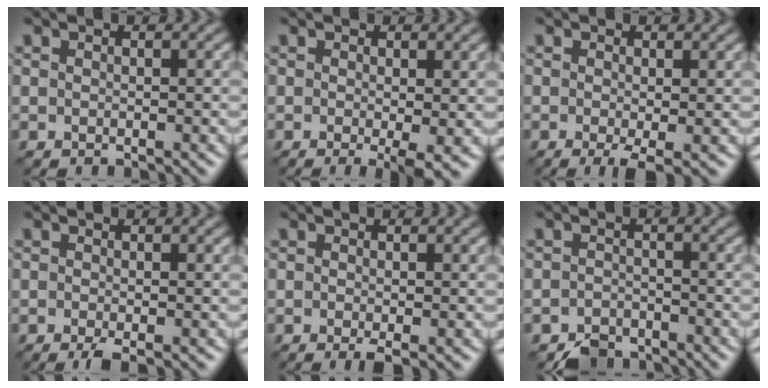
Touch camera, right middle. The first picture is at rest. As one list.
[{"total": 2.8, "force": [-0.5, 0.4, 2.8], "torque": [-0.044, -0.011, -0.008]}, {"total": 2.3, "force": [-0.6, 0.3, 2.2], "torque": [-0.041, -0.009, -0.012]}, {"total": 1.4, "force": [-0.7, 0.1, 1.2], "torque": [-0.026, -0.005, -0.016]}, {"total": 1.3, "force": [-0.5, 0.1, 1.2], "torque": [-0.023, -0.006, -0.009]}, {"total": 2.8, "force": [-2.5, 1.2, 0.5], "torque": [-0.005, 0.002, -0.051]}]